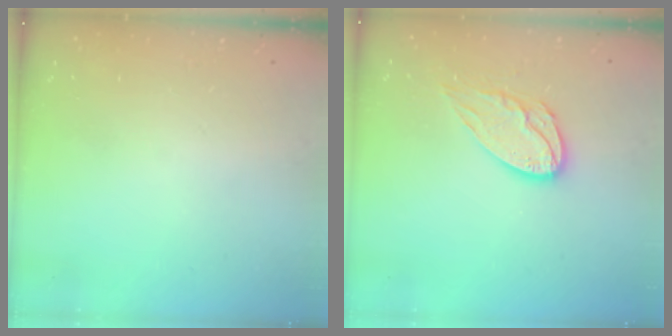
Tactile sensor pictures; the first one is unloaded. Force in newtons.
{"total": 10.3, "press": 10.3, "slide": 0.4}